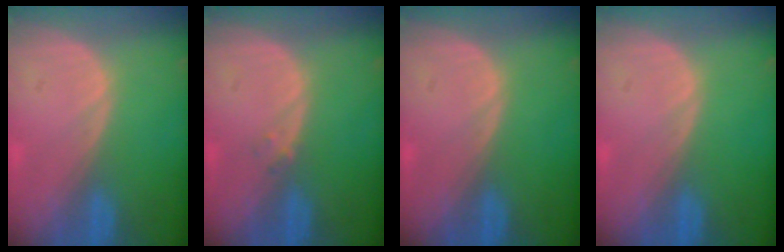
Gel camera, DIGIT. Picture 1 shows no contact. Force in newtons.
{"total": 0.9, "press": 0.9, "slide": 0.2}
{"total": 0.0}
{"total": 0.0}